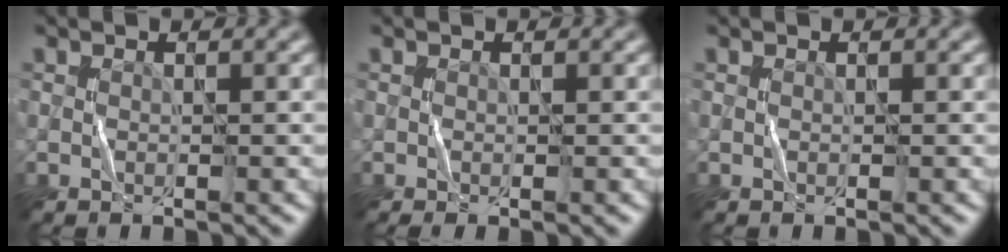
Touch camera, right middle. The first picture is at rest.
{"total": 0.5, "force": [-0.2, 0.1, 0.5], "torque": [-0.008, -0.003, -0.003]}
{"total": 0.0}